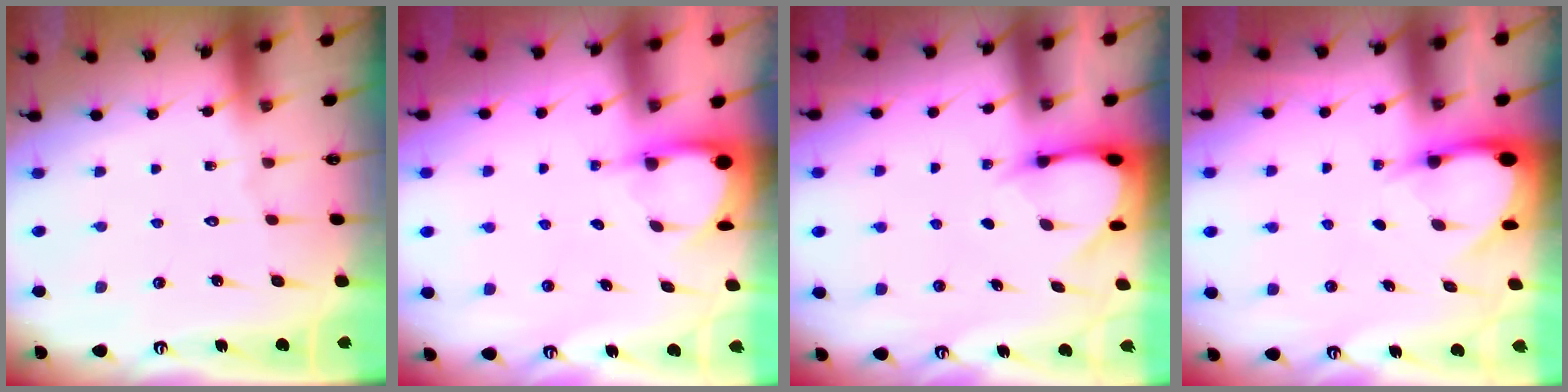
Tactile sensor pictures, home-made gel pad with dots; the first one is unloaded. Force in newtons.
{"total": 3.5, "press": 3.5, "slide": 0.2}
{"total": 3.6, "press": 3.6, "slide": 0.2}
{"total": 4.3, "press": 4.2, "slide": 0.6}